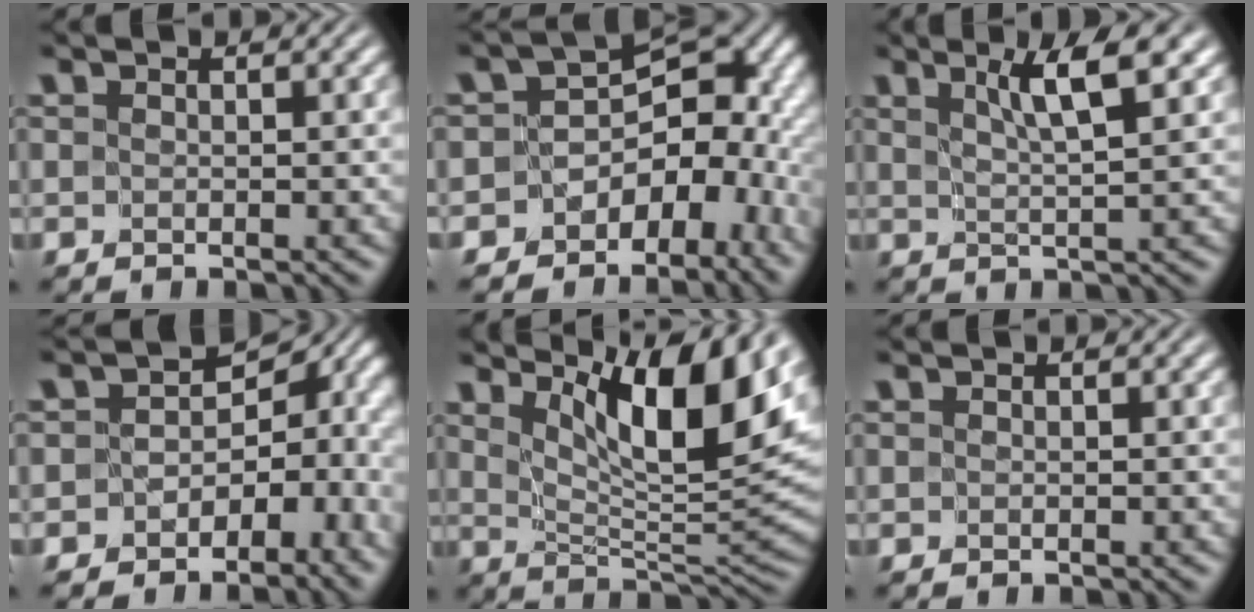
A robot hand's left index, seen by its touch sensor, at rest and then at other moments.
{"total": 10.2, "force": [-4.9, 7.1, 5.4], "torque": [-0.027, 0.021, -0.080]}
{"total": 4.1, "force": [2.1, 0.4, 3.5], "torque": [-0.049, 0.001, 0.037]}
{"total": 9.8, "force": [-3.6, 7.4, 5.4], "torque": [-0.011, 0.000, -0.050]}
{"total": 10.3, "force": [5.3, 2.6, 8.4], "torque": [-0.131, -0.001, 0.092]}
{"total": 0.0}